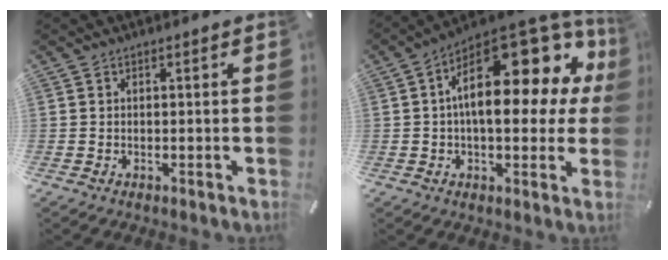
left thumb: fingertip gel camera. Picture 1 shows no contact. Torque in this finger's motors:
{"motor_torque": [1.37, 1.14, 2.53, -0.21, 0.28]}